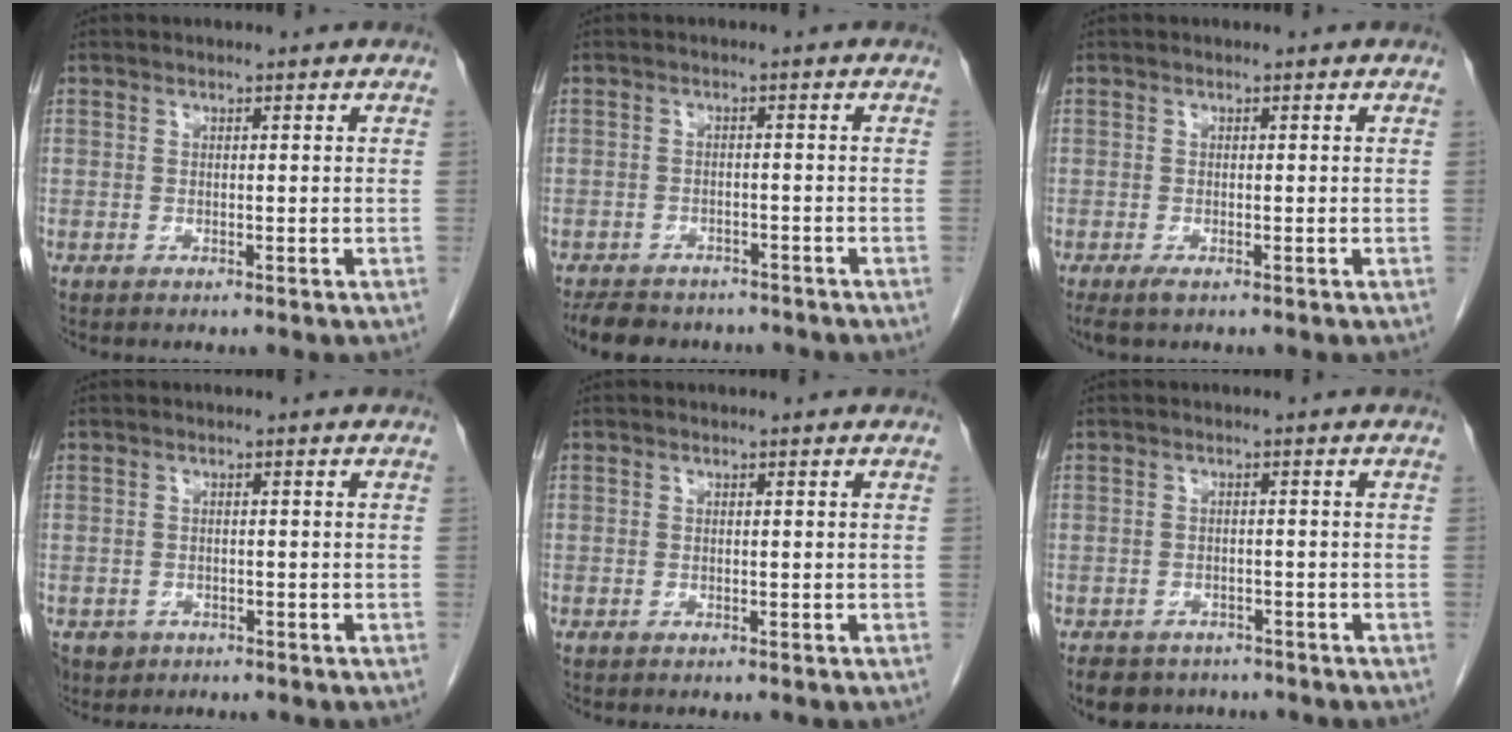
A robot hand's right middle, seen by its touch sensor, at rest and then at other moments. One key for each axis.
{"total": 9.1, "fx": -7.7, "fy": 3.8, "fz": 3.0, "tx": -0.054, "ty": -0.004, "tz": -0.104}
{"total": 1.6, "fx": -1.0, "fy": 0.4, "fz": 1.1, "tx": -0.025, "ty": -0.006, "tz": -0.017}
{"total": 3.8, "fx": -2.1, "fy": 3.1, "fz": 0.7, "tx": -0.016, "ty": 0.002, "tz": -0.032}
{"total": 0.0}
{"total": 6.3, "fx": -5.2, "fy": 3.4, "fz": 1.2, "tx": -0.018, "ty": 0.000, "tz": -0.072}